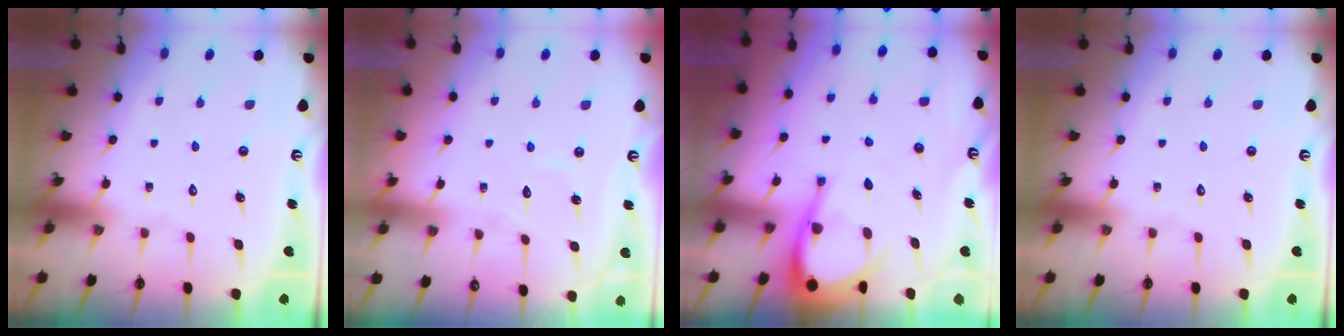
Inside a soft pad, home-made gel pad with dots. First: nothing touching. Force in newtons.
{"total": 3.2, "press": 3.1, "slide": 0.4}
{"total": 8.3, "press": 8.3, "slide": 1.0}
{"total": 0.0}